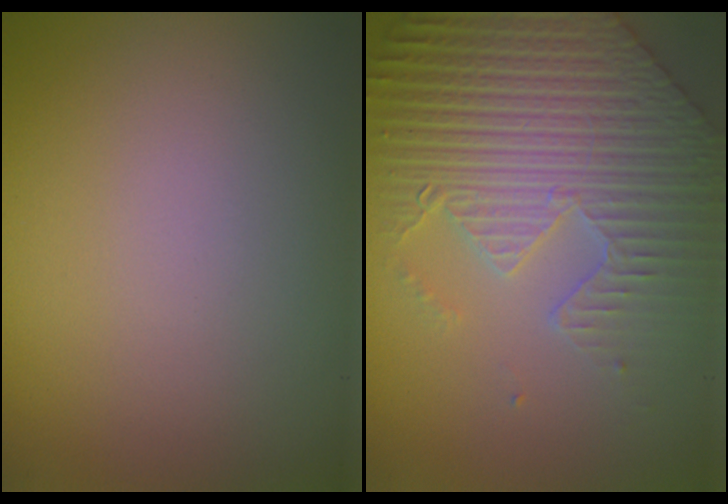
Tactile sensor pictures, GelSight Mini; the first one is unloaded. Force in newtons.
{"total": 7.3, "press": 6.0, "slide": 4.1}